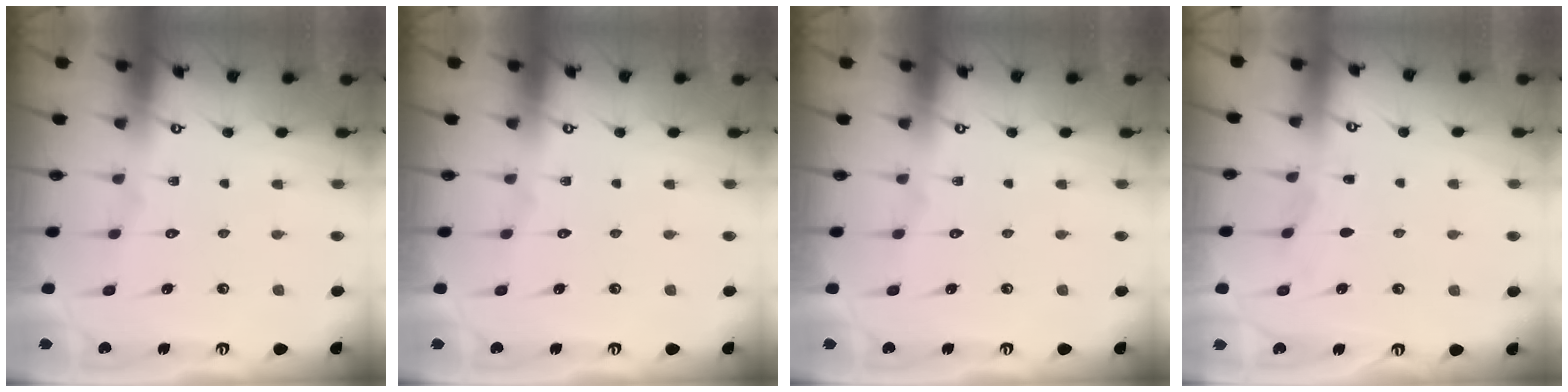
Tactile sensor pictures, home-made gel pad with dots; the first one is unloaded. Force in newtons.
{"total": 0.0}
{"total": 0.0}
{"total": 3.1, "press": 3.1, "slide": 0.5}